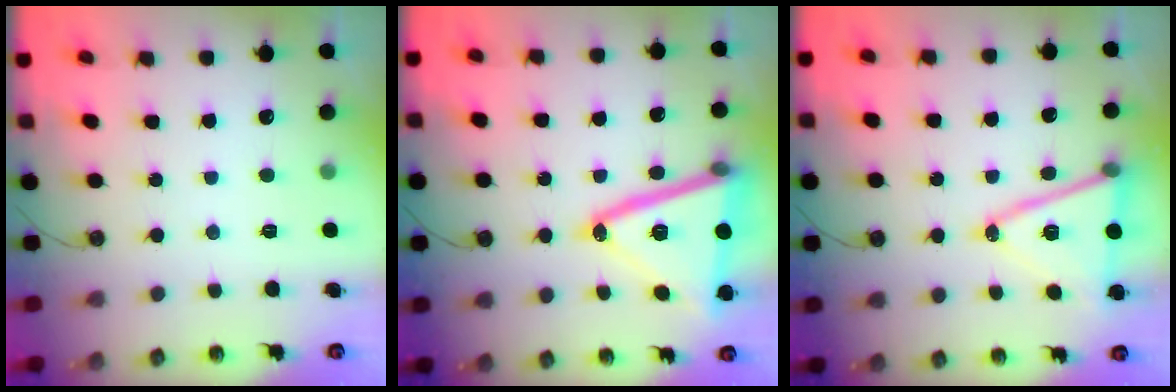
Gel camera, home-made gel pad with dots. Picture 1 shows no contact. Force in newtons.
{"total": 23.7, "press": 23.4, "slide": 3.4}
{"total": 15.1, "press": 14.6, "slide": 3.8}